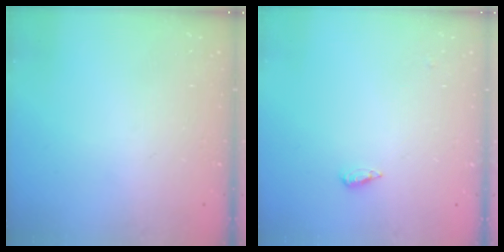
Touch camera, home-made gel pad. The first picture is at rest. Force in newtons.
{"total": 2.2, "press": 2.2, "slide": 0.5}